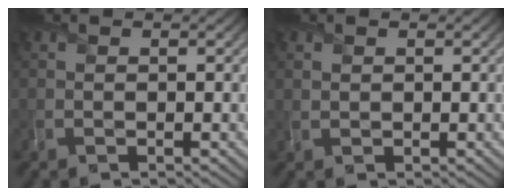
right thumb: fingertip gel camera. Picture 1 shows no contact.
{"total": 0.9, "force": [0.4, 0.7, 0.4], "torque": [-0.013, -0.003, 0.011]}